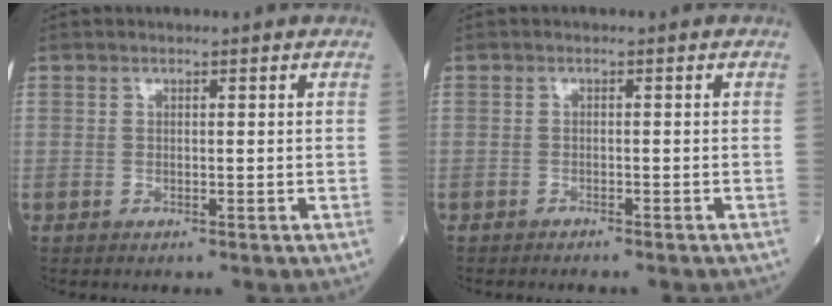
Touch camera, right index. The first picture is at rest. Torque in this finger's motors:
{"motor_torque": [-0.09, 0.11, -0.05, -0.05]}